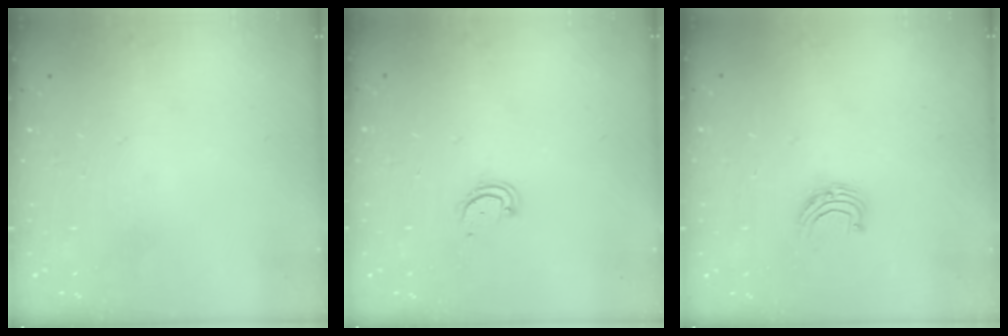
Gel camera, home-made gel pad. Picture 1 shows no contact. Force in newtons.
{"total": 2.3, "press": 2.3, "slide": 0.2}
{"total": 5.0, "press": 5.0, "slide": 0.5}